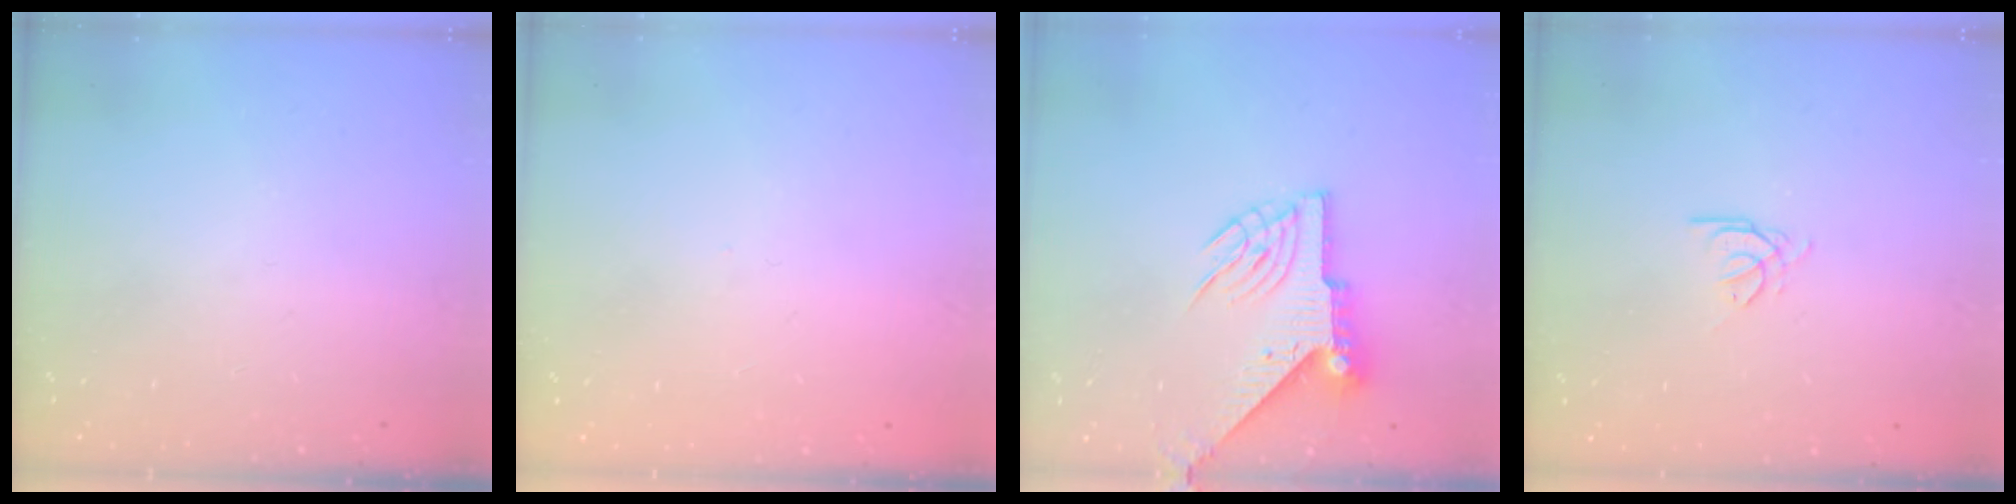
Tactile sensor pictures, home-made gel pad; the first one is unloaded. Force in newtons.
{"total": 0.0}
{"total": 7.6, "press": 7.6, "slide": 0.6}
{"total": 0.7, "press": 0.6, "slide": 0.3}